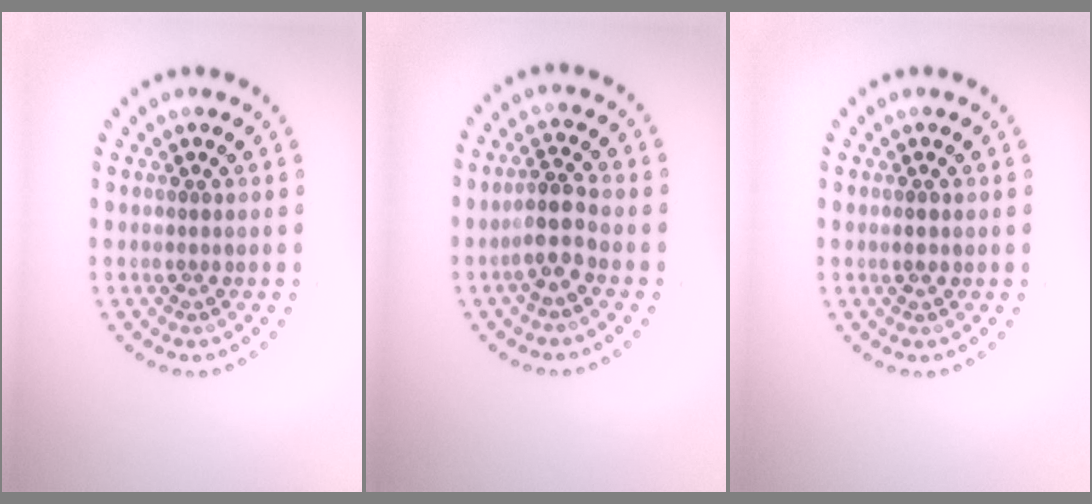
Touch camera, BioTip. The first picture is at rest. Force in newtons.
{"total": 2.6, "press": 2.2, "slide": 1.3}
{"total": 1.1, "press": 1.1, "slide": 0.1}